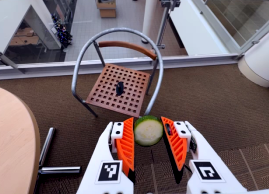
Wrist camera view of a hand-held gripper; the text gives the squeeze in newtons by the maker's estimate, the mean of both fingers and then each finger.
{"total": 9.2, "left": 9.4, "right": 8.9}